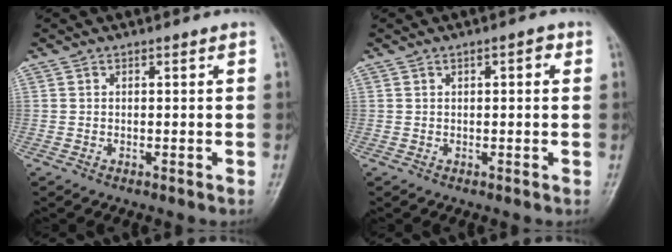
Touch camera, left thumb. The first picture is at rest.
{"total": 1.7, "force": [0.7, 0.6, 1.5], "torque": [-0.020, 0.002, 0.007]}